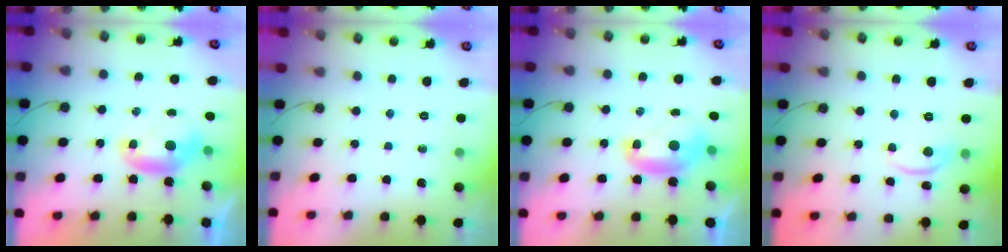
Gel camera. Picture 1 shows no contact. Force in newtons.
{"total": 0.0}
{"total": 2.2, "press": 2.1, "slide": 0.3}
{"total": 4.8, "press": 4.8, "slide": 0.5}